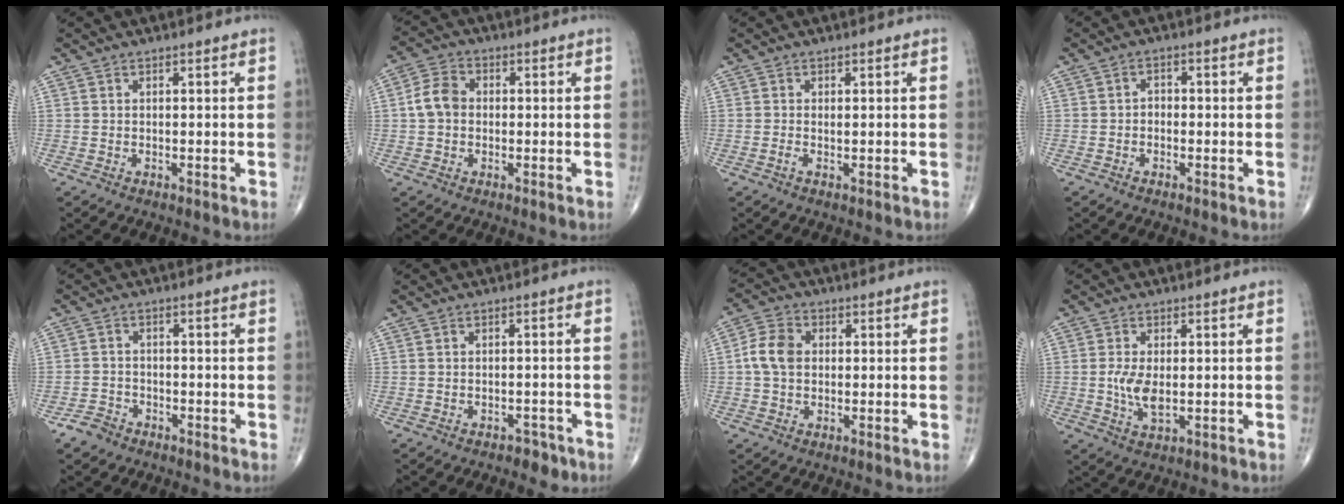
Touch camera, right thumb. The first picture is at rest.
{"total": 5.5, "force": [-0.1, 4.3, 3.4], "torque": [-0.059, 0.015, -0.011]}
{"total": 0.8, "force": [-0.1, 0.3, 0.7], "torque": [-0.013, 0.003, -0.002]}
{"total": 1.7, "force": [-0.6, 1.3, 0.9], "torque": [-0.003, 0.009, -0.016]}
{"total": 3.4, "force": [-2.6, 2.2, 0.7], "torque": [-0.010, 0.014, -0.049]}
{"total": 2.8, "force": [-2.0, 1.7, 0.9], "torque": [-0.003, 0.015, -0.024]}
{"total": 6.2, "force": [0.2, 4.6, 4.2], "torque": [-0.080, 0.013, -0.003]}
{"total": 5.3, "force": [-0.3, 2.5, 4.6], "torque": [-0.097, -0.010, -0.003]}